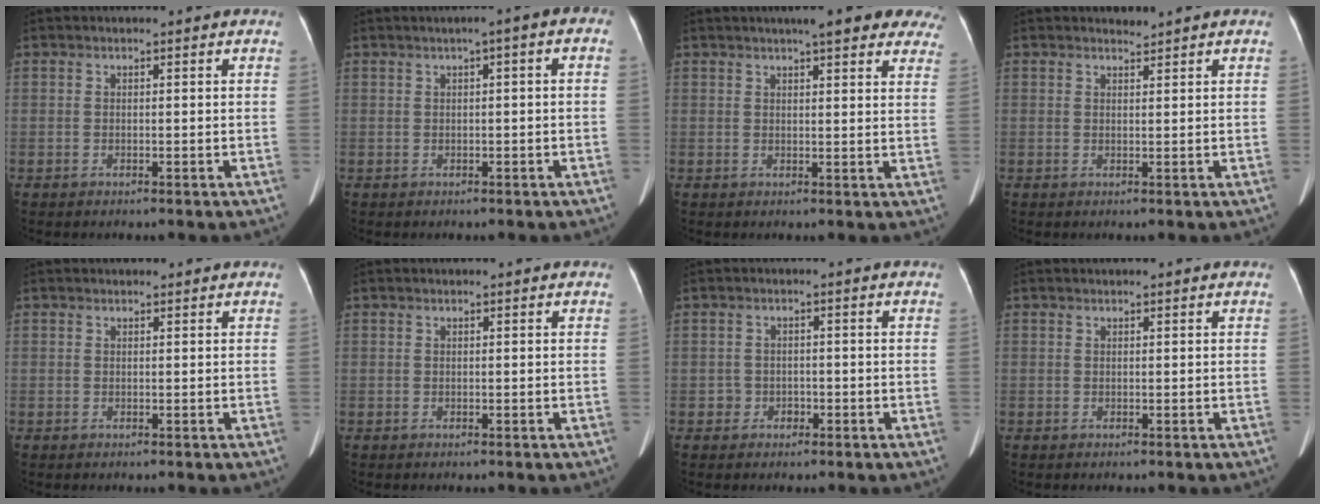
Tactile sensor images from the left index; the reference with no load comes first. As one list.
[{"total": 2.7, "force": [0.4, 0.4, 2.7], "torque": [-0.033, 0.013, 0.002]}, {"total": 13.1, "force": [10.7, 2.7, 7.0], "torque": [-0.066, 0.017, 0.113]}, {"total": 1.0, "force": [0.9, -0.2, -0.2], "torque": [-0.006, 0.000, 0.018]}, {"total": 0.9, "force": [0.8, 0.6, 0.1], "torque": [-0.003, 0.012, 0.010]}, {"total": 0.0}, {"total": 1.8, "force": [-1.0, 1.4, 0.0], "torque": [0.001, 0.003, -0.017]}, {"total": 0.9, "force": [0.7, 0.4, 0.3], "torque": [-0.004, 0.018, 0.009]}]